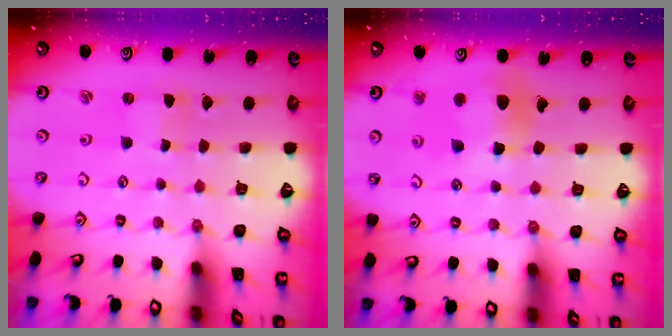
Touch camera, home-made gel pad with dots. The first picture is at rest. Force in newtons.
{"total": 10.4, "press": 10.3, "slide": 1.2}